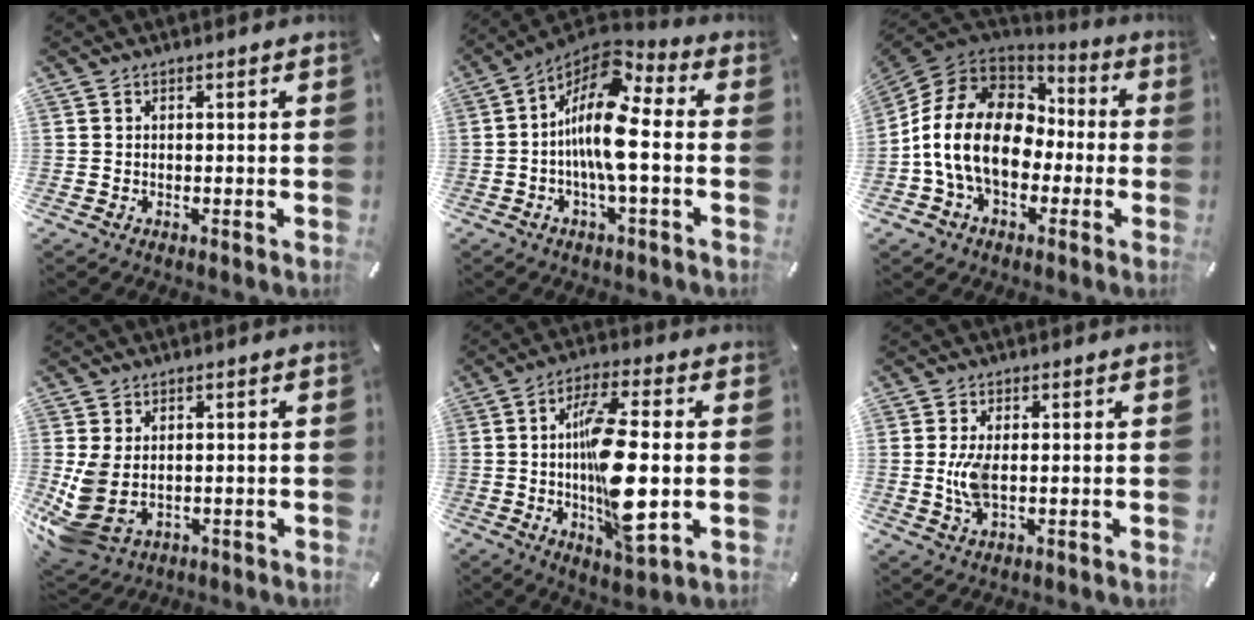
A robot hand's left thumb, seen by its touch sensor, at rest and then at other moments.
{"total": 14.4, "force": [-0.4, 5.1, 13.5], "torque": [-0.287, -0.022, -0.014]}
{"total": 18.3, "force": [-3.1, 13.7, 11.6], "torque": [-0.247, 0.032, -0.050]}
{"total": 7.5, "force": [0.2, 5.4, 5.2], "torque": [-0.124, -0.016, 0.005]}
{"total": 16.4, "force": [-0.6, 5.3, 15.5], "torque": [-0.285, -0.021, -0.019]}
{"total": 5.8, "force": [0.2, 3.0, 5.0], "torque": [-0.115, -0.008, -0.004]}